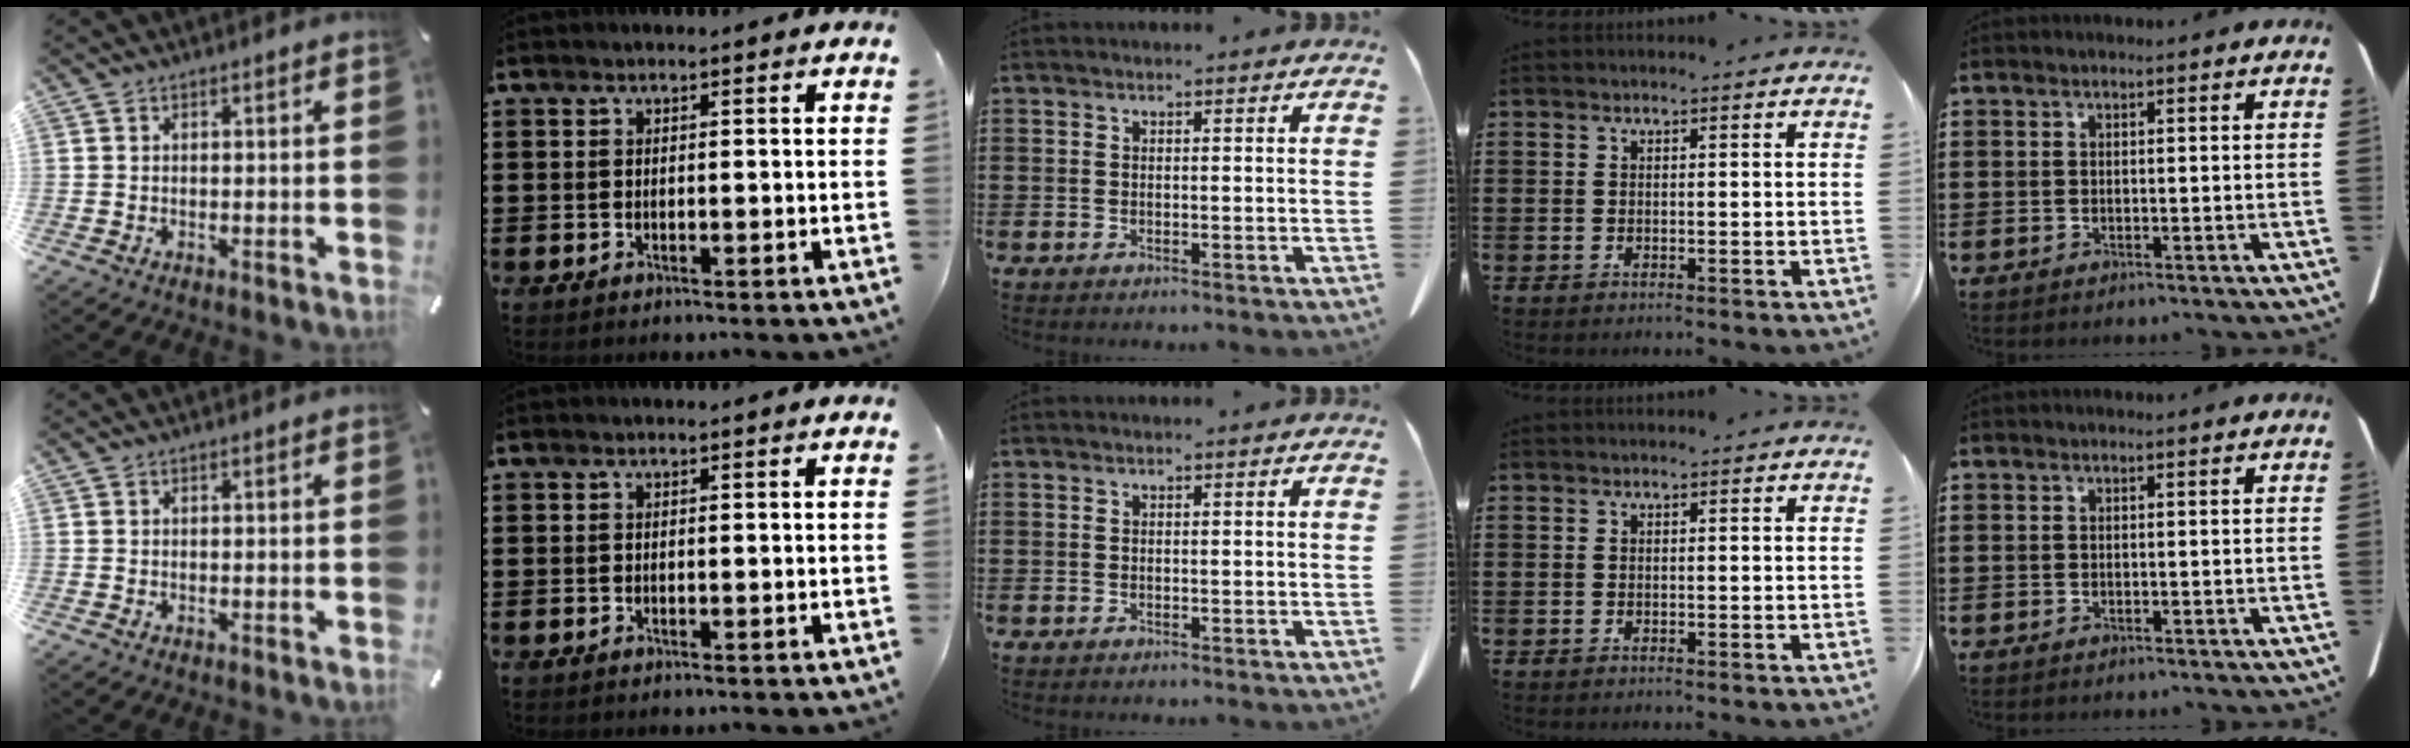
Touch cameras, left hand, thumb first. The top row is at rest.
{}